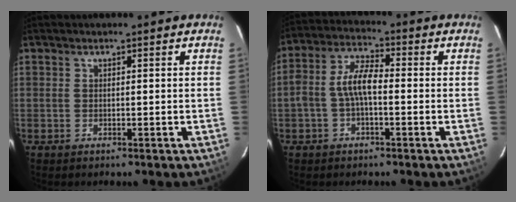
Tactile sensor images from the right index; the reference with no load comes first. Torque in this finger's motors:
{"motor_torque": [0.31, -0.05, 0.30, 0.12]}